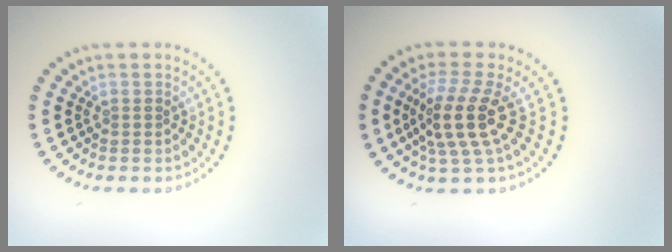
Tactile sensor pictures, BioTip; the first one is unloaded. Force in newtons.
{"total": 4.2, "press": 3.5, "slide": 2.4}